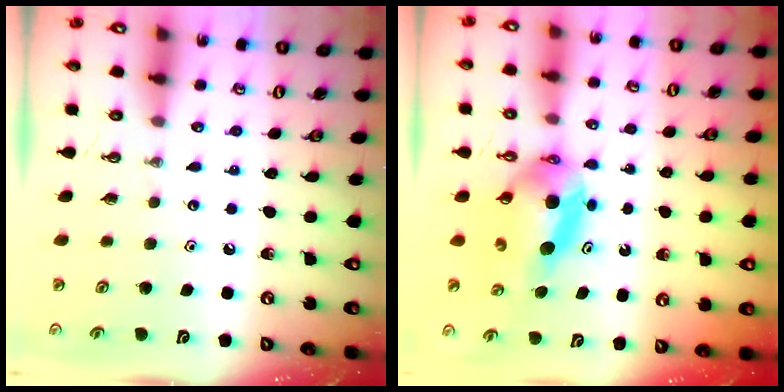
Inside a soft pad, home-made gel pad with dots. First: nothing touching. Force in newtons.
{"total": 5.1, "press": 5.1, "slide": 0.7}